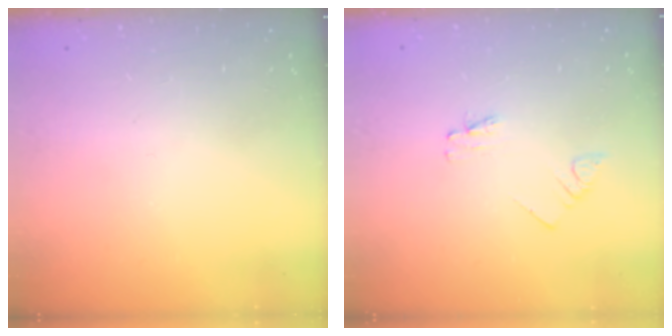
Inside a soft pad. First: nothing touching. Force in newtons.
{"total": 1.6, "press": 1.6, "slide": 0.2}